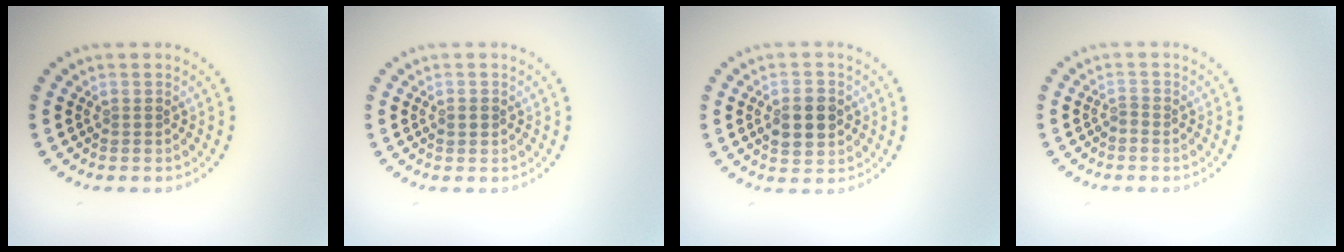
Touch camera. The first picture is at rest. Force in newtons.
{"total": 1.1, "press": 1.1, "slide": 0.1}
{"total": 3.8, "press": 3.8, "slide": 0.1}
{"total": 0.6, "press": 0.2, "slide": 0.6}